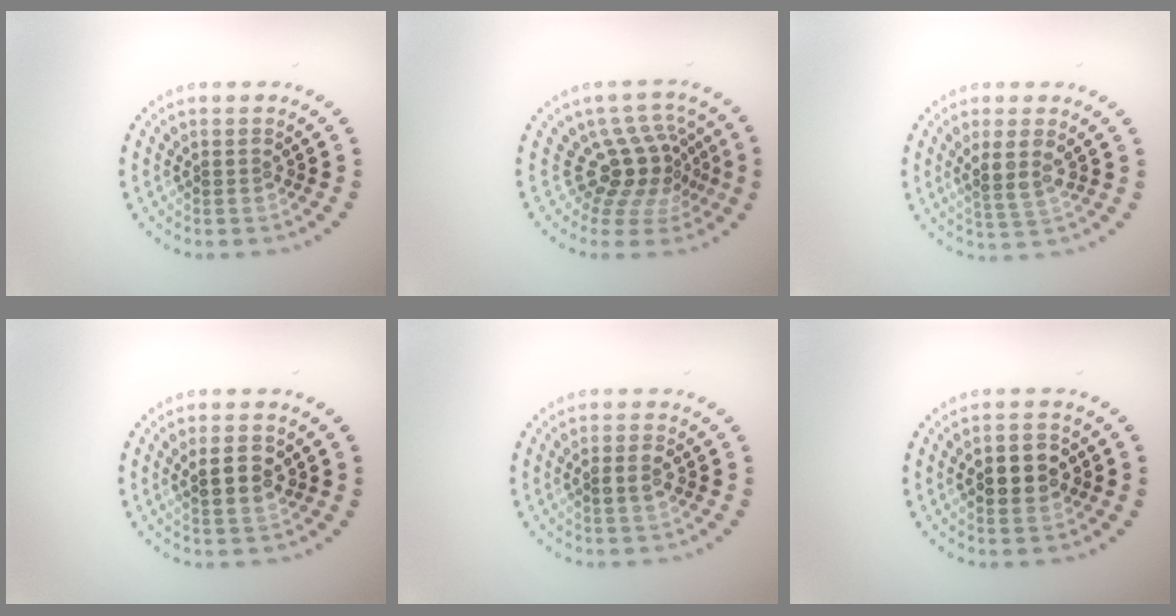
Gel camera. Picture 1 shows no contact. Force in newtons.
{"total": 4.2, "press": 2.8, "slide": 3.1}
{"total": 2.5, "press": 2.2, "slide": 1.2}
{"total": 2.8, "press": 2.7, "slide": 0.6}
{"total": 1.8, "press": 1.8, "slide": 0.0}
{"total": 4.2, "press": 4.2, "slide": 0.3}